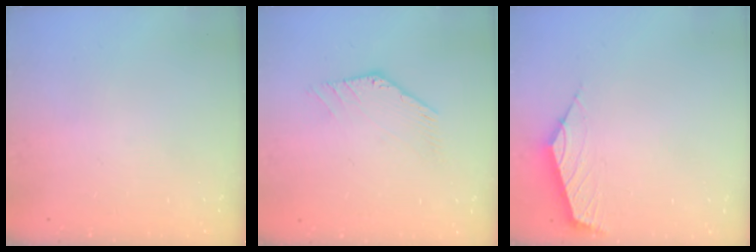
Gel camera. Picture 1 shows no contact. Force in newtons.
{"total": 0.0}
{"total": 2.4, "press": 2.3, "slide": 0.6}